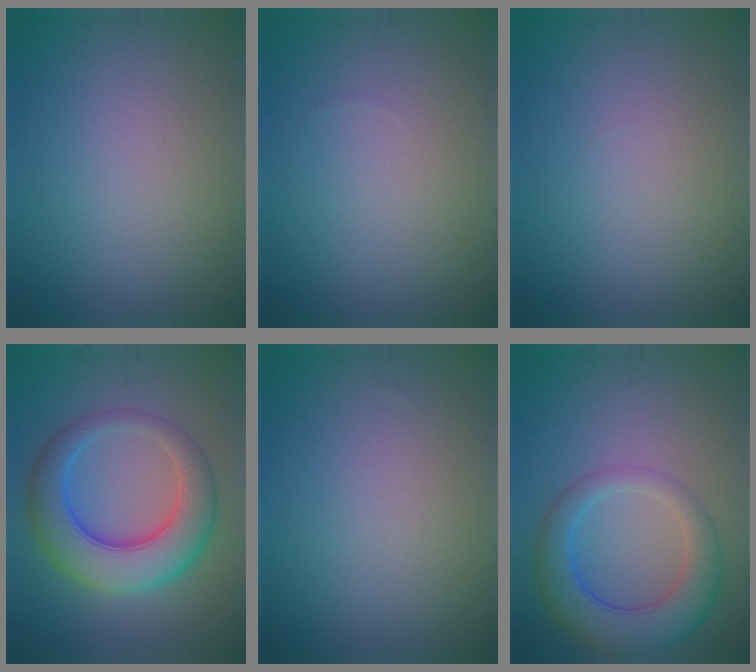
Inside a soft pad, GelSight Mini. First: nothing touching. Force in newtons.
{"total": 0.0}
{"total": 0.0}
{"total": 8.1, "press": 8.0, "slide": 0.2}
{"total": 0.0}
{"total": 6.4, "press": 6.4, "slide": 0.3}